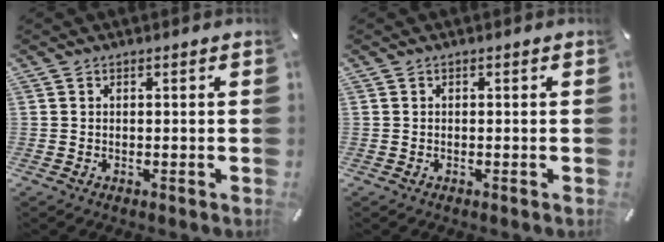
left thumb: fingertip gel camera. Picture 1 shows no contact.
{"total": 0.0}